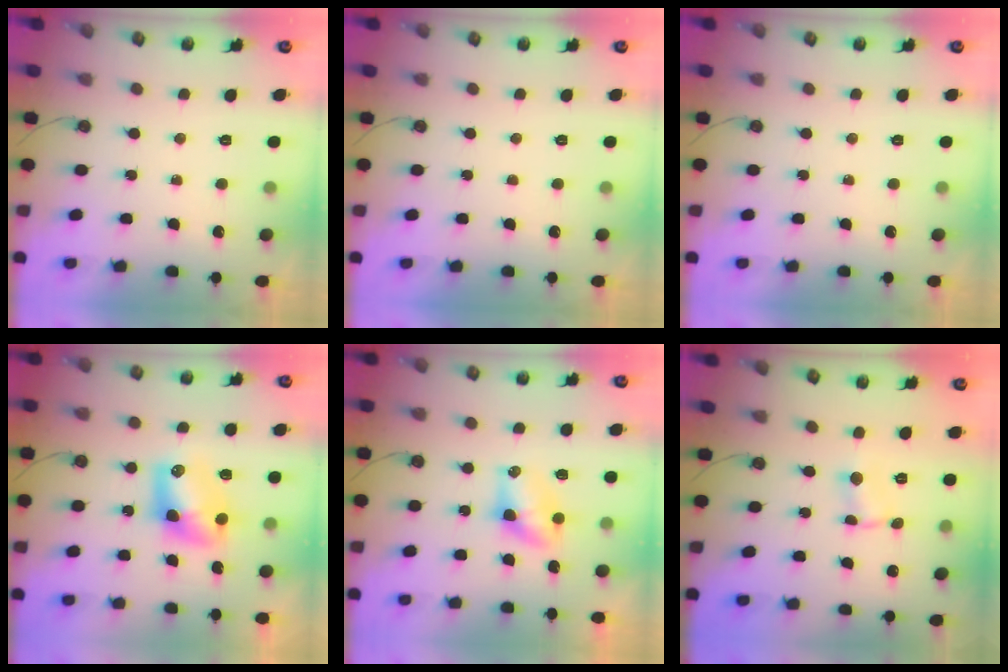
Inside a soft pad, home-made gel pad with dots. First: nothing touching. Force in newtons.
{"total": 0.0}
{"total": 0.0}
{"total": 9.3, "press": 9.3, "slide": 0.6}
{"total": 6.0, "press": 5.9, "slide": 0.6}
{"total": 1.2, "press": 1.2, "slide": 0.2}